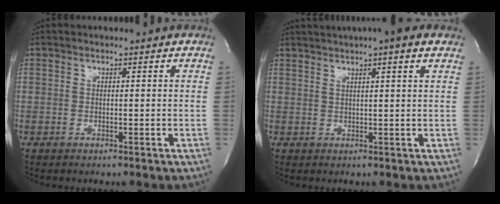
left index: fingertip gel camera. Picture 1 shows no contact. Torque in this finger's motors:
{"motor_torque": [-0.36, -0.25, 0.81, 0.20]}